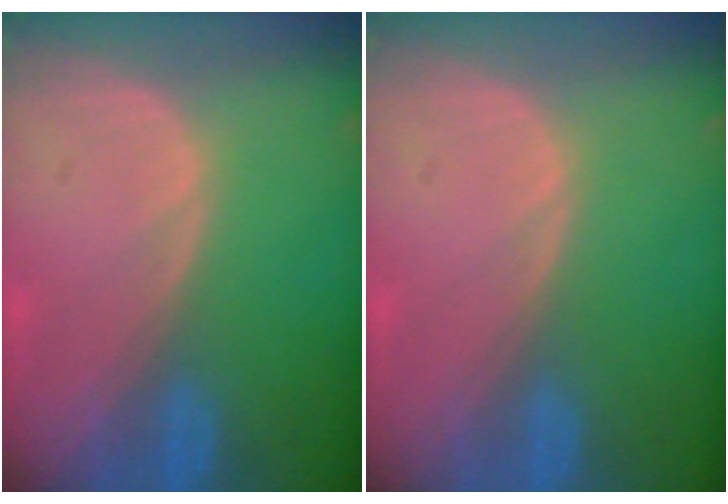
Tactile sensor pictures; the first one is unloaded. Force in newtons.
{"total": 0.0}